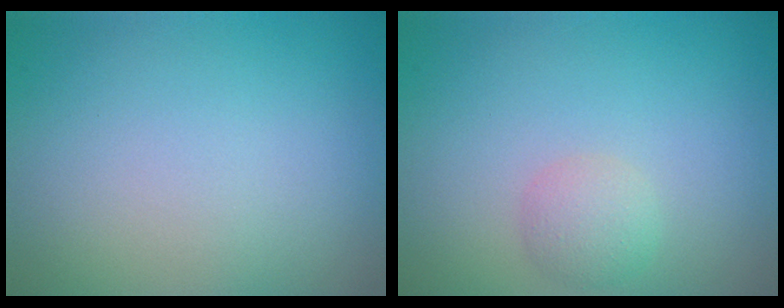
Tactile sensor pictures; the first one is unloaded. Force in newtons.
{"total": 1.8, "press": 1.8, "slide": 0.1}